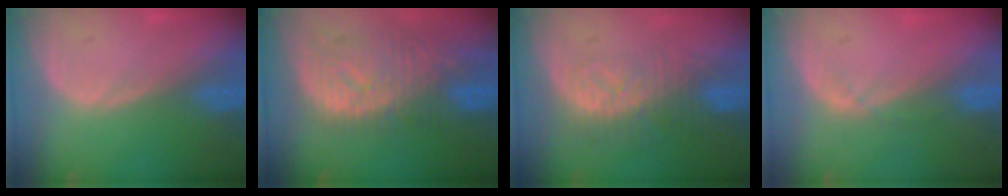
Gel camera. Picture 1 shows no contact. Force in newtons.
{"total": 10.8, "press": 9.6, "slide": 5.0}
{"total": 8.3, "press": 7.2, "slide": 4.1}
{"total": 1.7, "press": 1.5, "slide": 0.8}